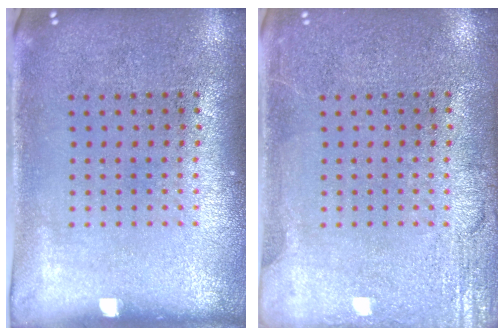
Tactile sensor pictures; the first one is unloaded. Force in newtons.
{"total": 2.7, "press": 2.7, "slide": 0.3}